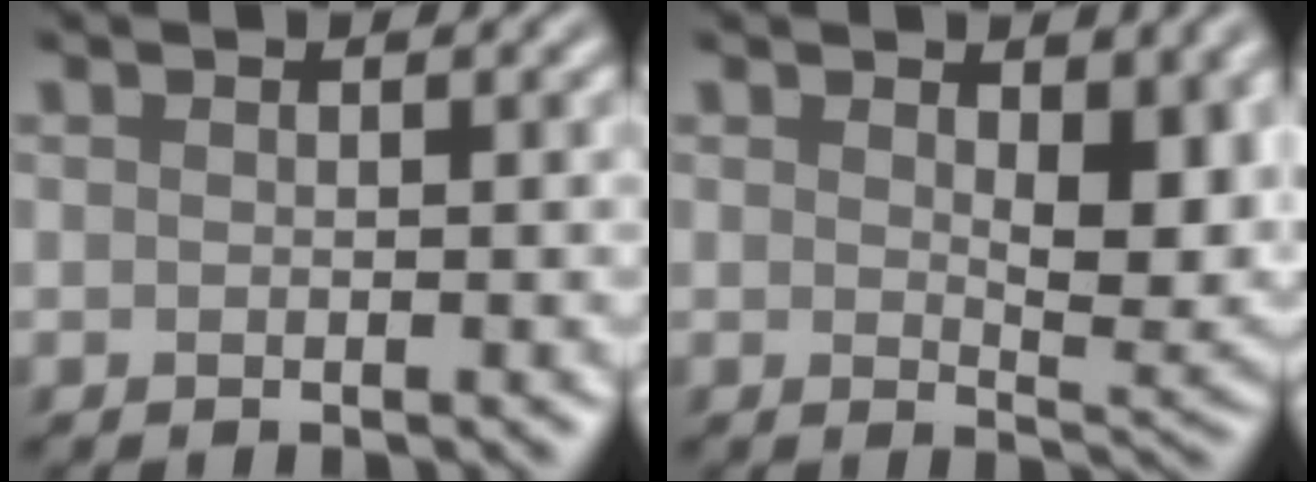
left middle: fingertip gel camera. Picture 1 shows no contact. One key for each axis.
{"total": 5.1, "fx": 1.5, "fy": 2.3, "fz": 4.3, "tx": -0.058, "ty": -0.010, "tz": 0.031}